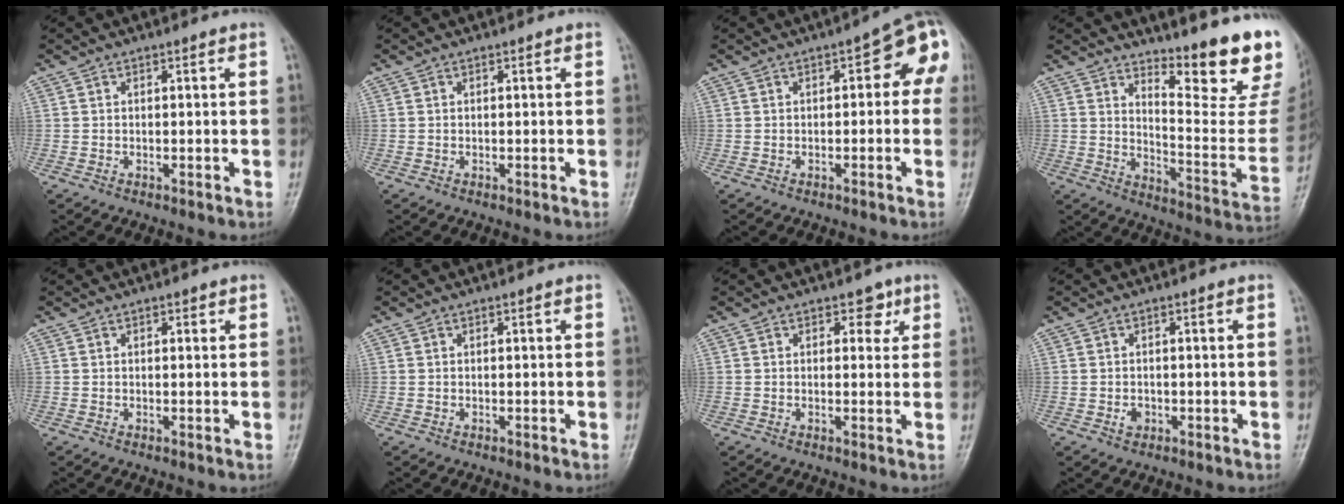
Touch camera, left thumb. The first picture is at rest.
{"total": 0.0}
{"total": 7.6, "force": [0.9, 3.7, 6.6], "torque": [-0.046, 0.027, -0.002]}
{"total": 18.3, "force": [13.6, 3.8, 11.6], "torque": [-0.123, -0.132, 0.188]}
{"total": 1.3, "force": [0.5, 0.7, 0.9], "torque": [-0.007, 0.001, 0.006]}
{"total": 0.0}
{"total": 3.2, "force": [1.5, 2.2, 1.8], "torque": [0.003, -0.004, 0.015]}
{"total": 1.9, "force": [-0.7, 1.5, 0.9], "torque": [-0.006, 0.004, -0.010]}